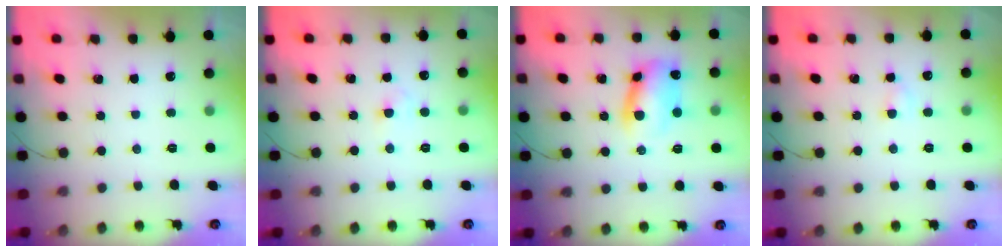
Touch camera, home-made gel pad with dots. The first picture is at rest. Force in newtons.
{"total": 2.4, "press": 2.3, "slide": 0.9}
{"total": 8.7, "press": 8.6, "slide": 0.8}
{"total": 2.7, "press": 2.5, "slide": 1.0}